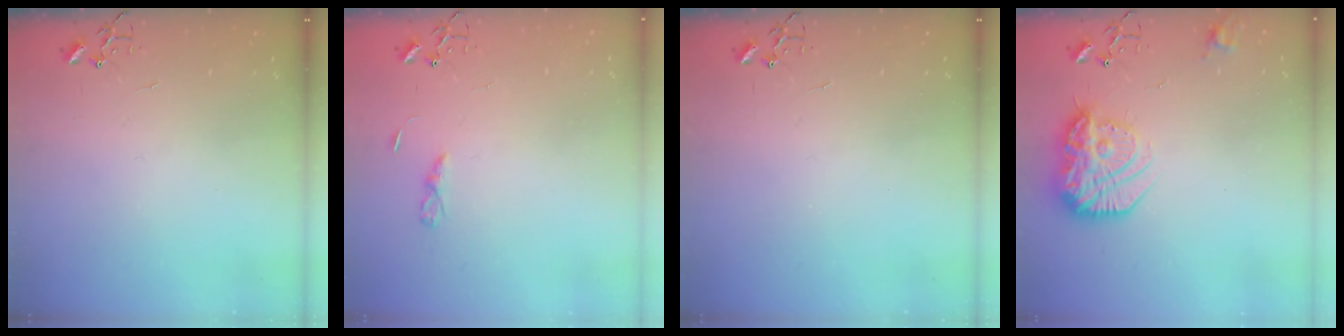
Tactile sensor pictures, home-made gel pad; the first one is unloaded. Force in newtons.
{"total": 2.9, "press": 2.9, "slide": 0.3}
{"total": 0.0}
{"total": 22.2, "press": 22.1, "slide": 1.5}